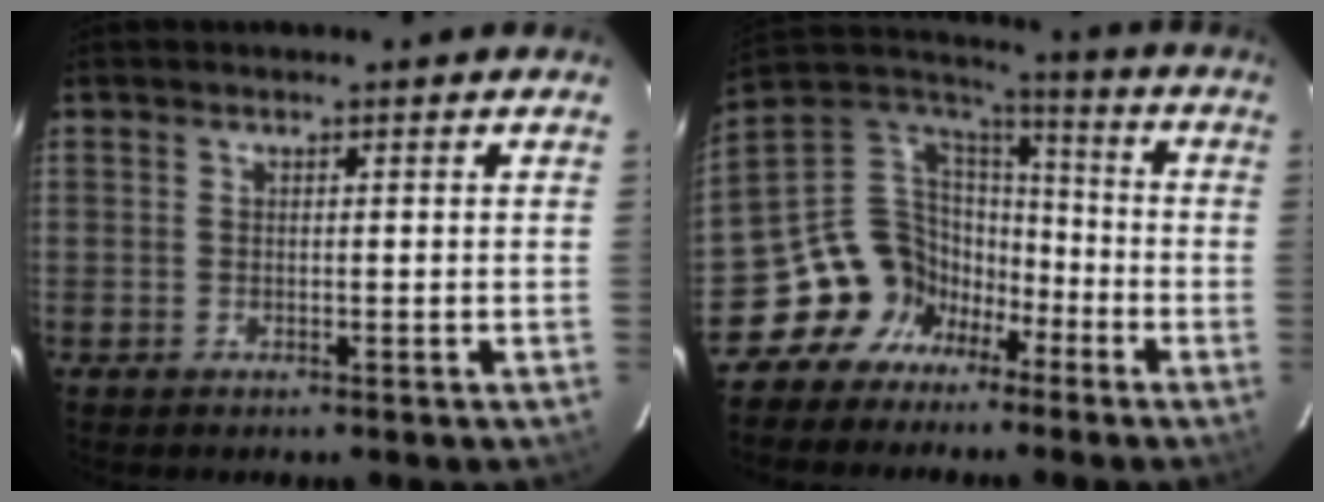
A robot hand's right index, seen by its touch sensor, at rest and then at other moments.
{"total": 13.4, "force": [-8.4, 10.0, 3.3], "torque": [-0.086, 0.043, -0.155]}